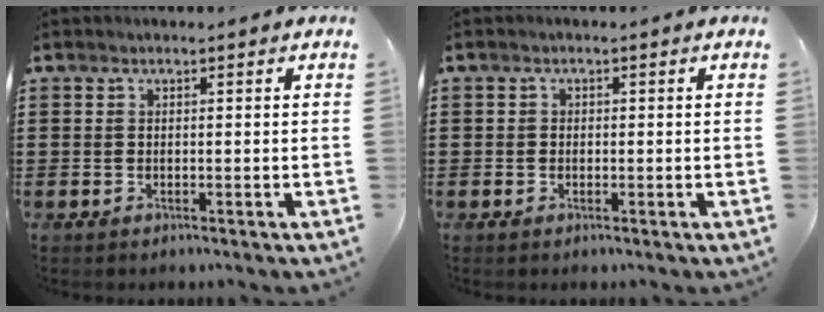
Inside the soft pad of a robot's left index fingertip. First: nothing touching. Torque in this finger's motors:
{"motor_torque": [-0.04, 0.02, 0.00, 0.00]}